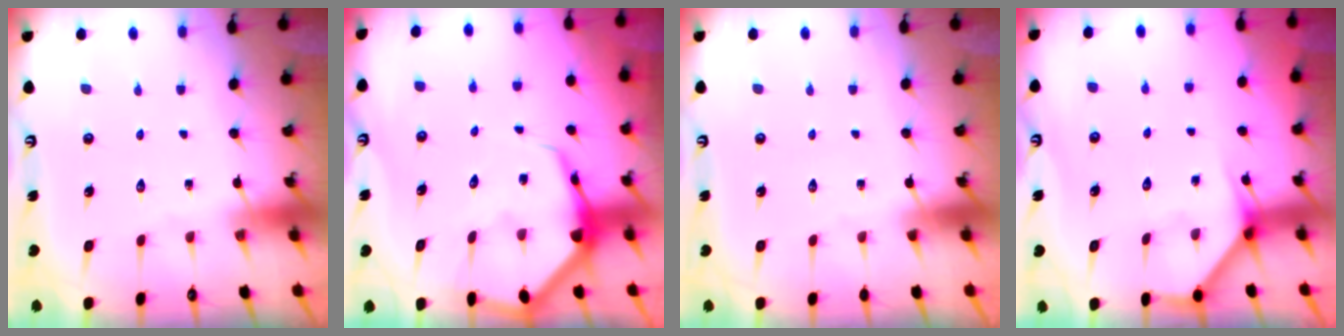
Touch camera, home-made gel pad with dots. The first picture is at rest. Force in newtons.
{"total": 7.3, "press": 7.2, "slide": 0.8}
{"total": 0.0}
{"total": 3.3, "press": 3.3, "slide": 0.2}